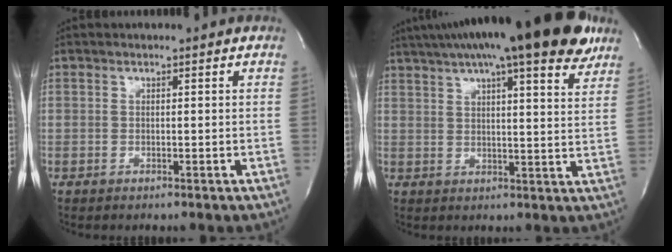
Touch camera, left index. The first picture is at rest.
{"total": 23.8, "force": [17.7, 3.9, 15.5], "torque": [-0.253, 0.042, 0.236]}